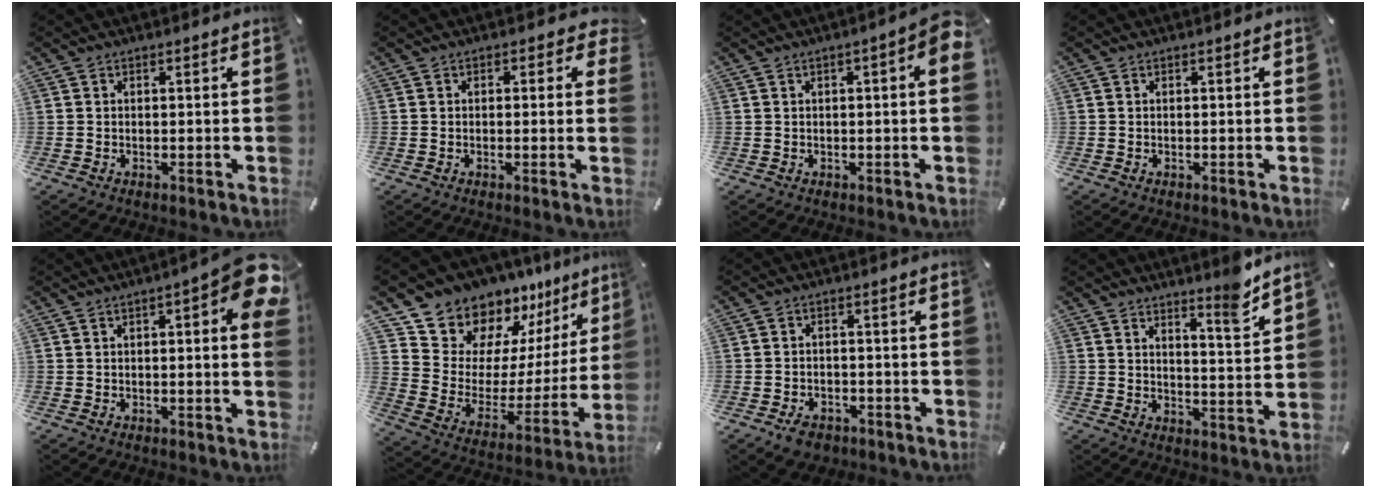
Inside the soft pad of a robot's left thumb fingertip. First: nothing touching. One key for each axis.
{"total": 1.9, "fx": 0.1, "fy": 1.4, "fz": 1.3, "tx": 0.000, "ty": -0.002, "tz": -0.006}
{"total": 4.0, "fx": 0.6, "fy": 1.1, "fz": 3.8, "tx": -0.059, "ty": 0.005, "tz": 0.009}
{"total": 0.0}
{"total": 9.6, "fx": 3.3, "fy": 3.0, "fz": 8.5, "tx": -0.100, "ty": -0.021, "tz": 0.051}
{"total": 14.6, "fx": 13.2, "fy": 6.3, "fz": -0.4, "tx": -0.011, "ty": -0.152, "tz": 0.242}
{"total": 4.0, "fx": -2.6, "fy": 2.7, "fz": 1.3, "tx": -0.026, "ty": 0.014, "tz": -0.049}
{"total": 7.8, "fx": 7.0, "fy": 0.7, "fz": 3.4, "tx": -0.039, "ty": -0.056, "tz": 0.116}